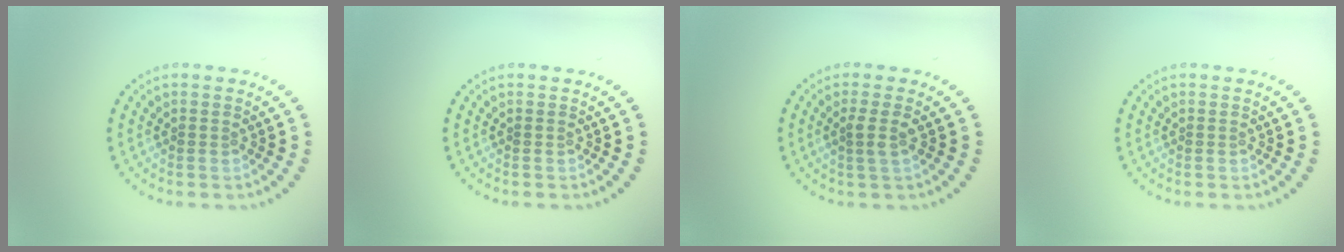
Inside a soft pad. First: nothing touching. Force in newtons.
{"total": 0.0}
{"total": 1.6, "press": 1.3, "slide": 0.9}
{"total": 0.0}